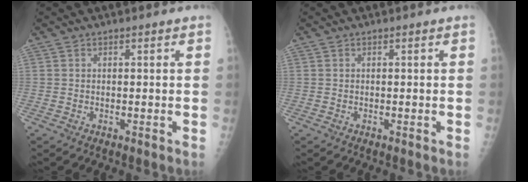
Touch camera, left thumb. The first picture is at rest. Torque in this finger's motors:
{"motor_torque": [0.00, 0.00, 0.00, 0.00, 0.00]}